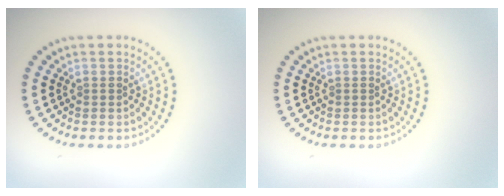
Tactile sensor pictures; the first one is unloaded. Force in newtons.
{"total": 0.0}